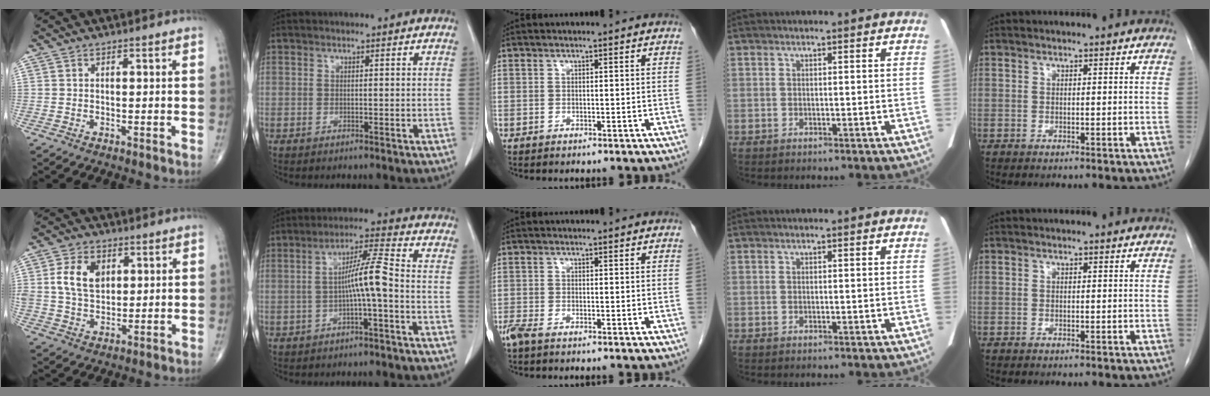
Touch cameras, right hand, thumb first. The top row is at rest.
{"thumb": {"total": 9.6, "force": [2.6, 6.7, 6.4], "torque": [-0.102, -0.005, 0.052]}, "index": {"total": 6.4, "force": [-1.3, -0.4, 6.3], "torque": [-0.112, 0.018, -0.022]}, "middle": {"total": 2.1, "force": [-1.6, 0.5, 1.3], "torque": [-0.035, -0.006, -0.032]}}